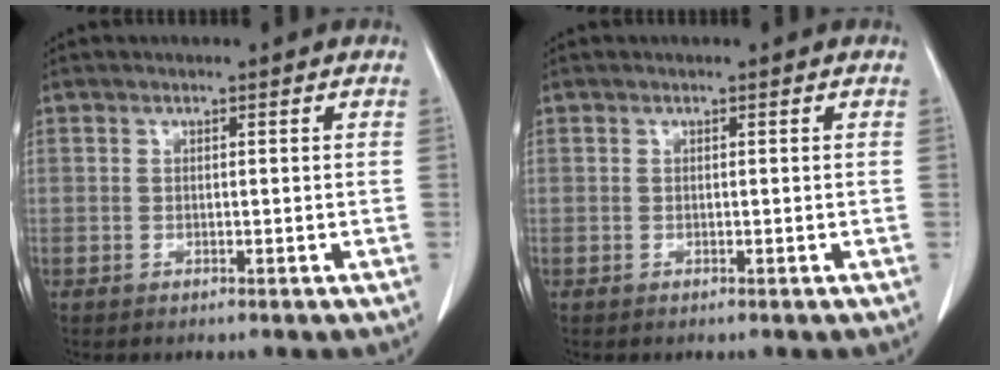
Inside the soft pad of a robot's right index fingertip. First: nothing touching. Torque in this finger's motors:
{"motor_torque": [0.00, 0.00, 0.00, 0.00]}